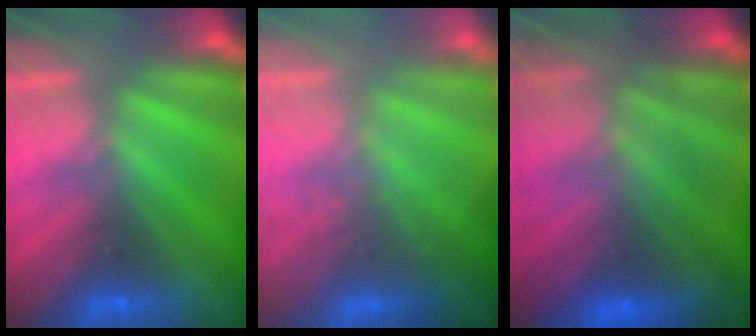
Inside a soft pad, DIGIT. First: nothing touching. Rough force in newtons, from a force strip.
{"total": 6.9}
{"total": 9.0}